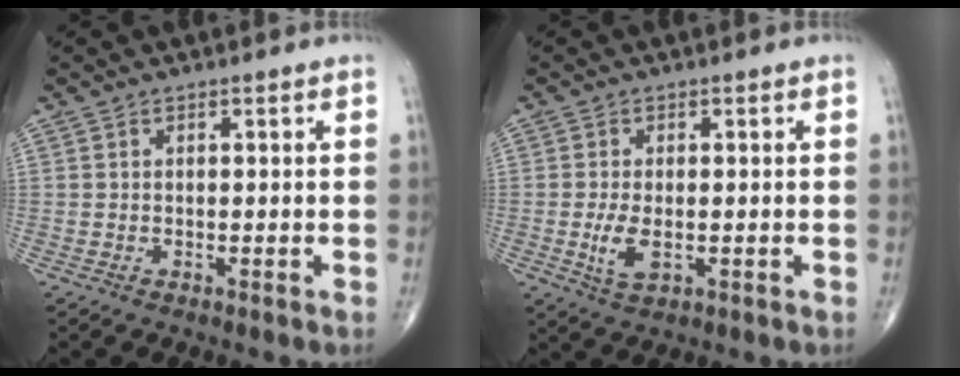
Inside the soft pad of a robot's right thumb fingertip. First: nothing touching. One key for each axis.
{"total": 4.4, "fx": -0.7, "fy": 2.2, "fz": 3.8, "tx": -0.076, "ty": -0.009, "tz": -0.010}